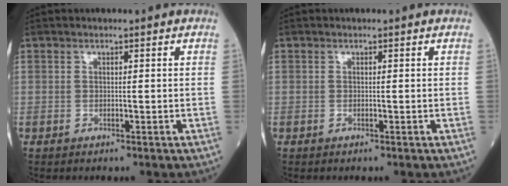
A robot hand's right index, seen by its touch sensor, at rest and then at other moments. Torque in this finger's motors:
{"motor_torque": [0.04, 0.01, 0.00, -0.01]}